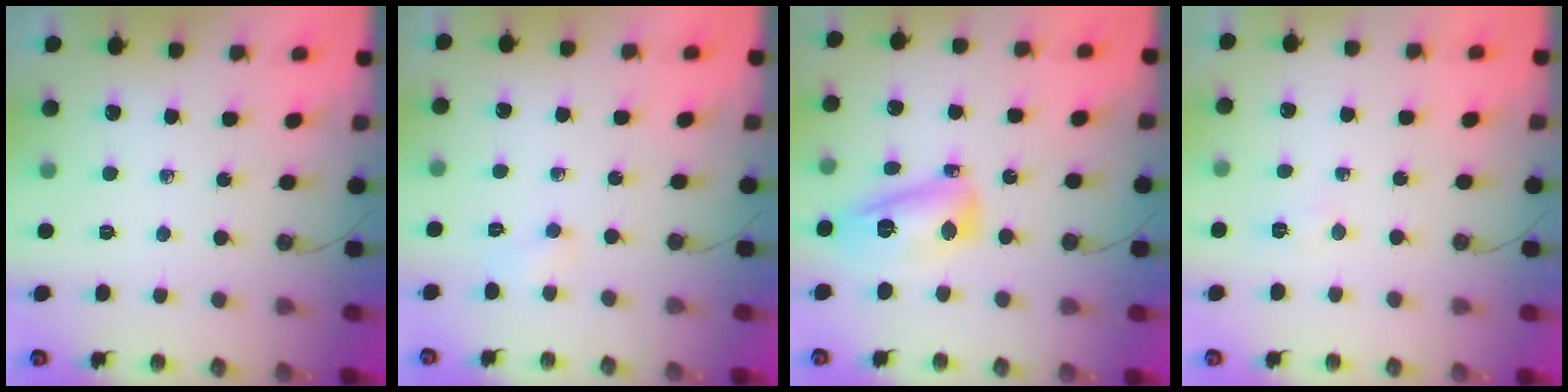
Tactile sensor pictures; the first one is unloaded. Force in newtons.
{"total": 11.3, "press": 3.8, "slide": 10.7}
{"total": 14.1, "press": 14.1, "slide": 1.3}
{"total": 2.9, "press": 2.9, "slide": 0.5}